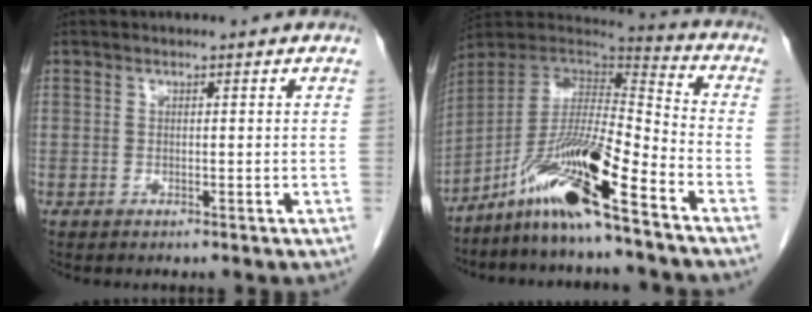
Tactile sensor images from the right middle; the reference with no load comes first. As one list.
[{"total": 14.1, "force": [-9.3, 0.0, 10.6], "torque": [-0.196, -0.001, -0.172]}]